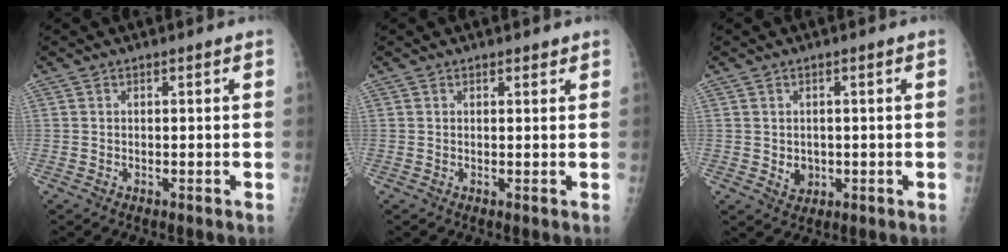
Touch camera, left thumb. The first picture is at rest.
{"total": 1.1, "force": [0.9, 0.6, 0.4], "torque": [0.003, -0.005, 0.009]}
{"total": 2.9, "force": [-0.2, 2.5, 1.4], "torque": [-0.011, -0.001, 0.007]}